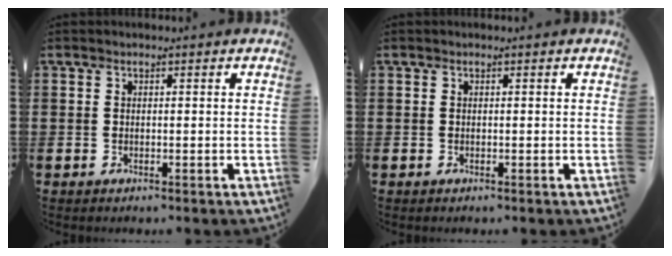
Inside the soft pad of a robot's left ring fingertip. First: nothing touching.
{"total": 0.0}